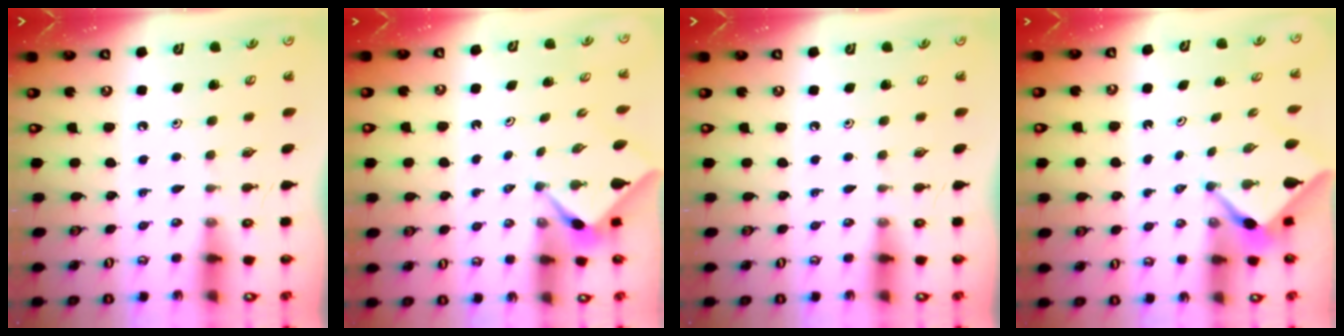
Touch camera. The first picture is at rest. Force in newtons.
{"total": 2.3, "press": 2.2, "slide": 0.3}
{"total": 0.0}
{"total": 2.2, "press": 2.2, "slide": 0.1}